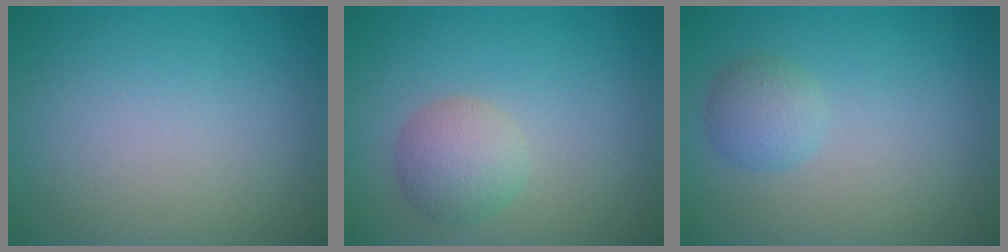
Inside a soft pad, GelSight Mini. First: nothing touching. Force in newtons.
{"total": 3.0, "press": 3.0, "slide": 0.0}
{"total": 2.0, "press": 2.0, "slide": 0.1}